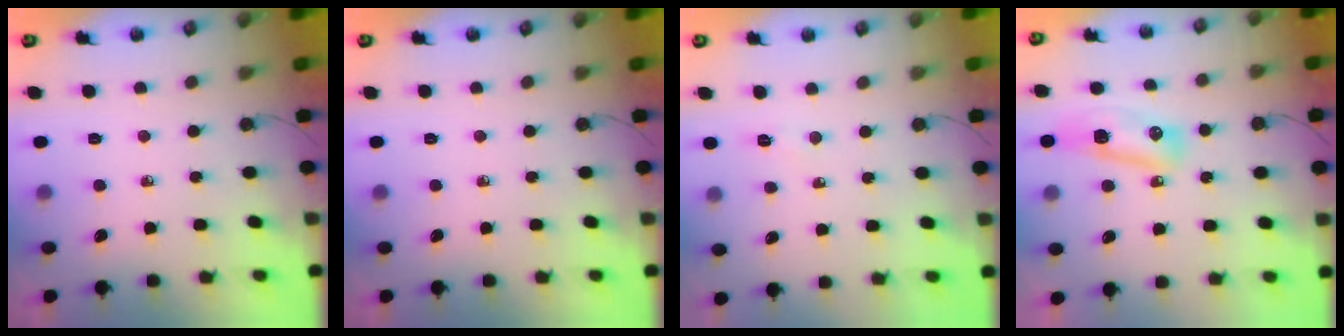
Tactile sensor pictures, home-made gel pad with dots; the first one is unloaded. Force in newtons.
{"total": 0.0}
{"total": 3.9, "press": 3.9, "slide": 0.5}
{"total": 10.5, "press": 10.4, "slide": 1.3}